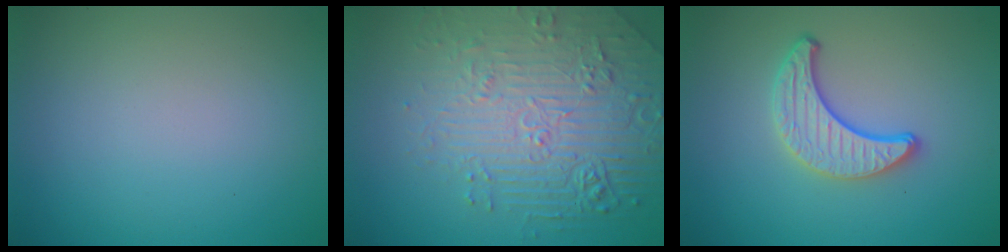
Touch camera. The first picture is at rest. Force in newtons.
{"total": 5.7, "press": 5.0, "slide": 2.8}
{"total": 3.6, "press": 3.1, "slide": 1.8}